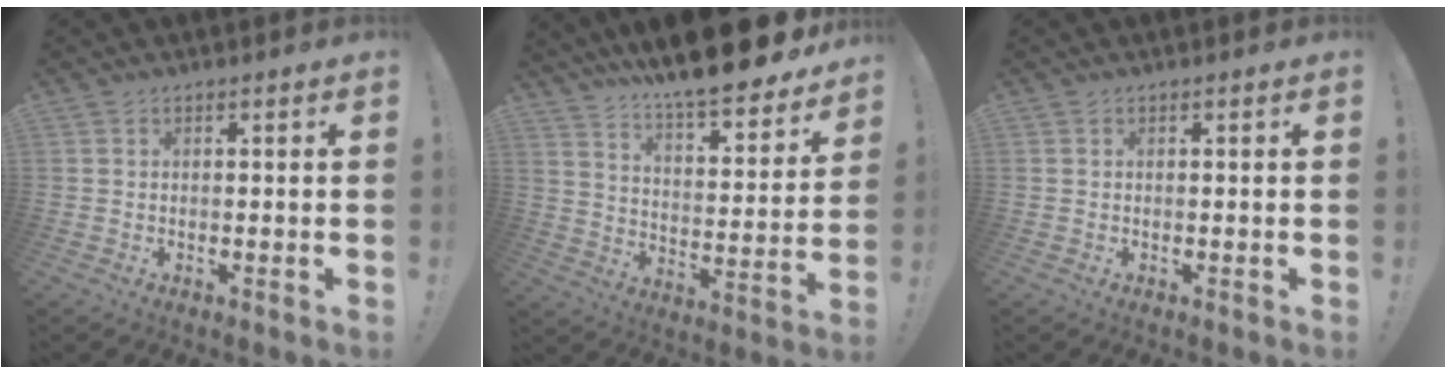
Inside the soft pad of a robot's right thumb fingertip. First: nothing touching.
{"total": 14.1, "force": [12.3, 2.1, 6.5], "torque": [-0.110, -0.107, 0.207]}
{"total": 0.0}